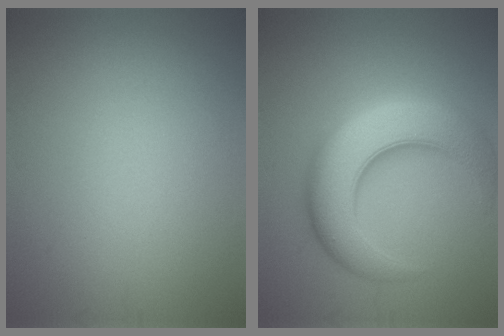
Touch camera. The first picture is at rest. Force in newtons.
{"total": 8.7, "press": 8.7, "slide": 0.3}